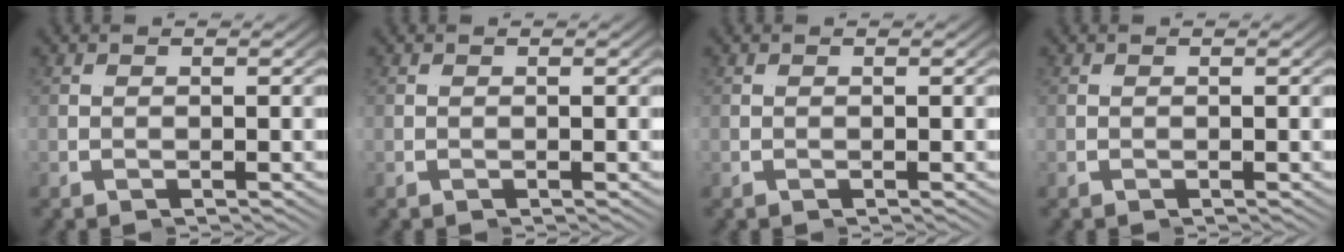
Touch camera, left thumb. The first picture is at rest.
{"total": 0.0}
{"total": 0.0}
{"total": 0.0}